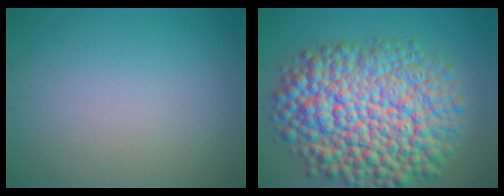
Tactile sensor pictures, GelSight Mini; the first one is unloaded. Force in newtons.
{"total": 15.3, "press": 15.2, "slide": 0.5}